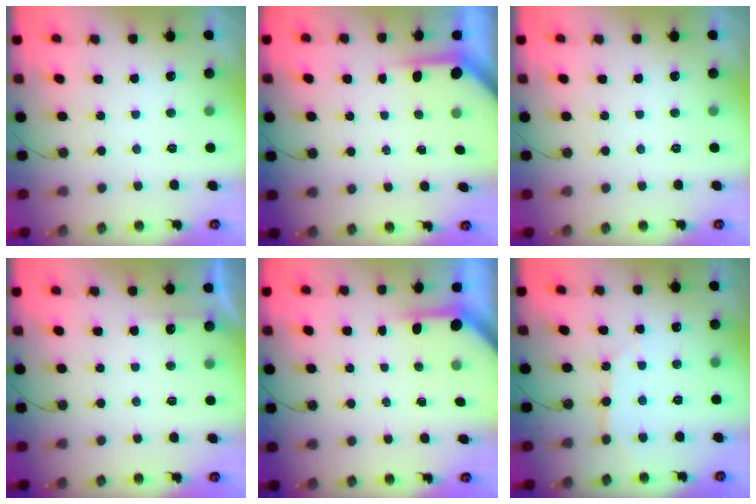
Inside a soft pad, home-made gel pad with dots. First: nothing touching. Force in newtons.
{"total": 3.7, "press": 3.7, "slide": 0.3}
{"total": 0.0}
{"total": 2.6, "press": 2.6, "slide": 0.5}
{"total": 3.5, "press": 3.4, "slide": 0.3}
{"total": 3.8, "press": 3.7, "slide": 0.5}